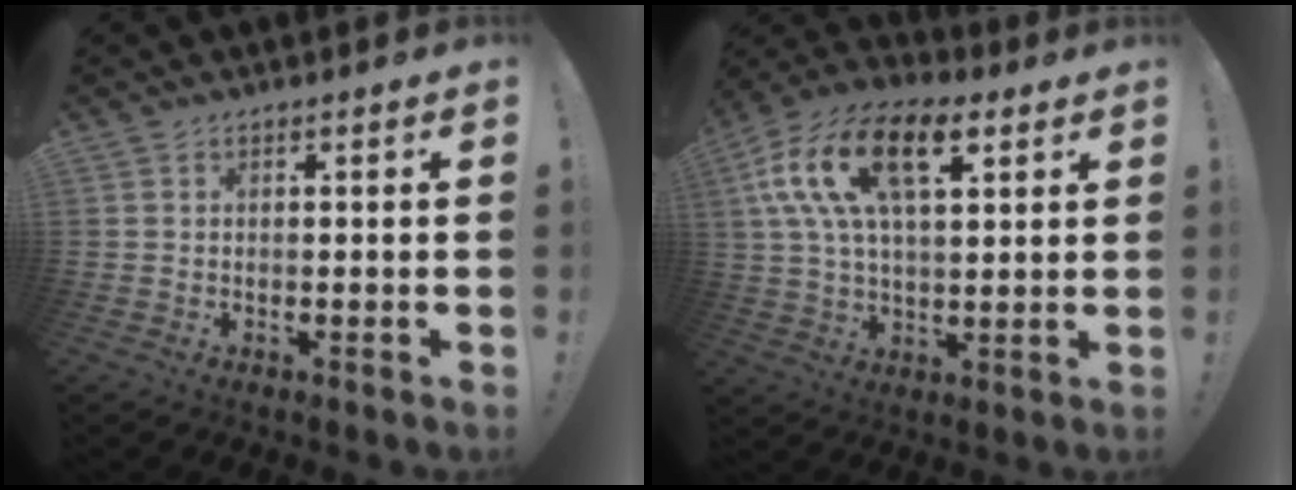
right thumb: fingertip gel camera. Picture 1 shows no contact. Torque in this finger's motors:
{"motor_torque": [2.35, 2.66, 1.73, 0.15, 0.60]}